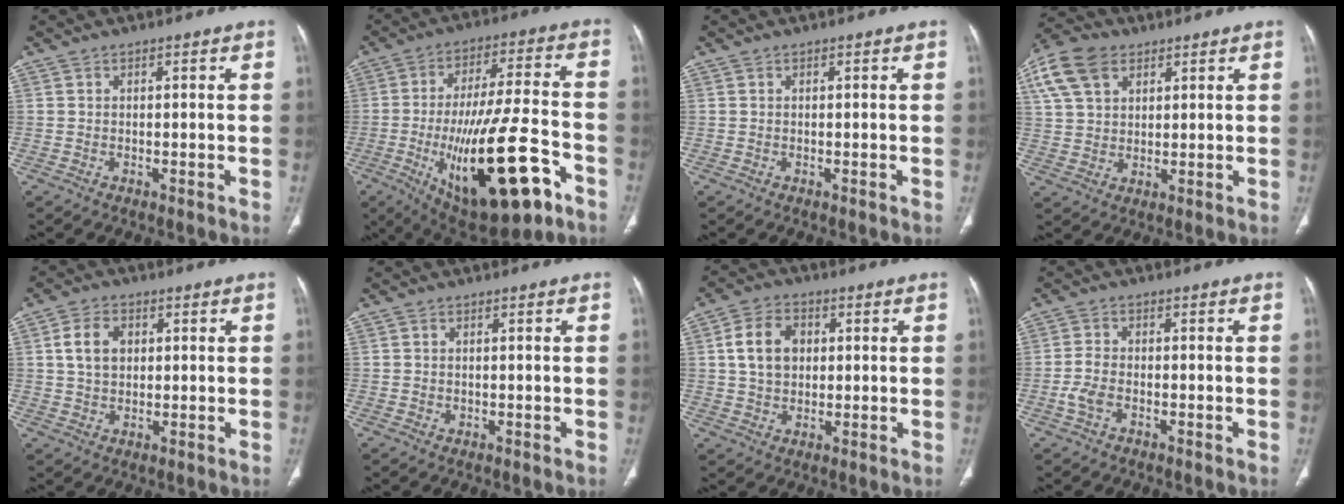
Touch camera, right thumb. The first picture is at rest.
{"total": 24.7, "force": [-9.6, 8.4, 21.2], "torque": [-0.348, 0.027, -0.135]}
{"total": 0.0}
{"total": 11.8, "force": [5.6, 7.8, 6.8], "torque": [-0.131, 0.006, 0.108]}
{"total": 6.3, "force": [1.5, 4.6, 4.1], "torque": [-0.060, 0.000, 0.026]}
{"total": 0.8, "force": [-0.1, 0.8, 0.3], "torque": [-0.005, 0.000, 0.001]}
{"total": 9.1, "force": [1.8, 6.8, 5.8], "torque": [-0.084, 0.004, 0.029]}
{"total": 3.7, "force": [-1.4, 2.0, 2.7], "torque": [-0.062, 0.010, -0.031]}